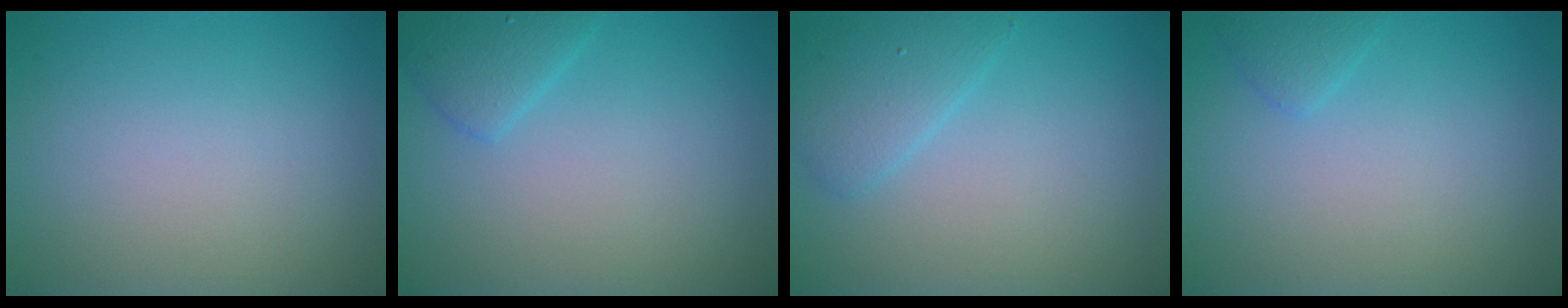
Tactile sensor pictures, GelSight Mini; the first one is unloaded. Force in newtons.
{"total": 2.1, "press": 2.1, "slide": 0.2}
{"total": 2.7, "press": 2.7, "slide": 0.2}
{"total": 1.1, "press": 1.1, "slide": 0.1}